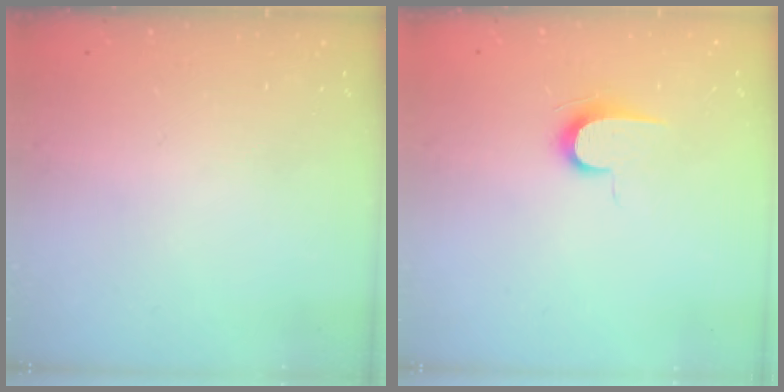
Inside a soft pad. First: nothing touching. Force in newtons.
{"total": 6.4, "press": 6.3, "slide": 0.7}